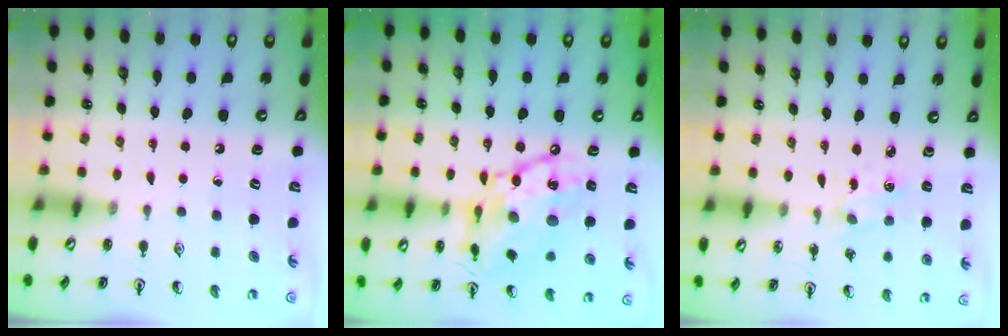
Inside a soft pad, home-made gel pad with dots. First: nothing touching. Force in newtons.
{"total": 19.1, "press": 19.1, "slide": 1.6}
{"total": 2.2, "press": 2.1, "slide": 0.5}